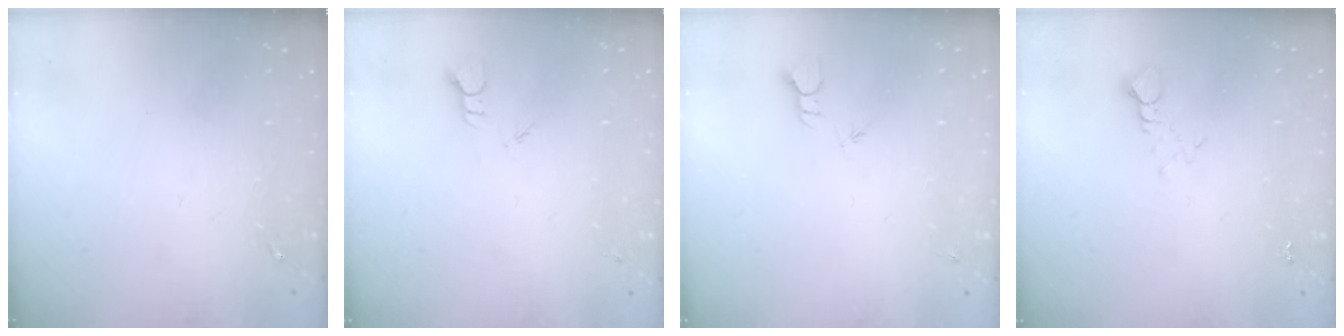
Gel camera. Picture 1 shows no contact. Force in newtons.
{"total": 1.8, "press": 1.8, "slide": 0.0}
{"total": 2.3, "press": 2.3, "slide": 0.1}
{"total": 4.0, "press": 4.0, "slide": 0.4}